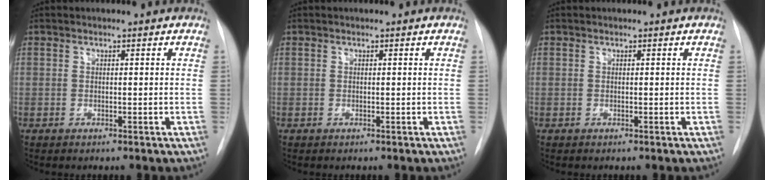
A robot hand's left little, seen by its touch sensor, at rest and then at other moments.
{"total": 0.0}
{"total": 0.0}